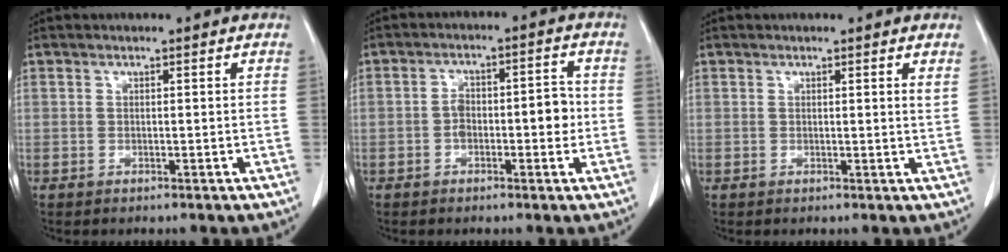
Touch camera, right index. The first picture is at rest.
{"total": 5.9, "force": [-1.0, 2.7, 5.2], "torque": [-0.078, 0.024, -0.014]}
{"total": 1.3, "force": [1.0, -0.3, 0.7], "torque": [-0.015, -0.009, 0.010]}